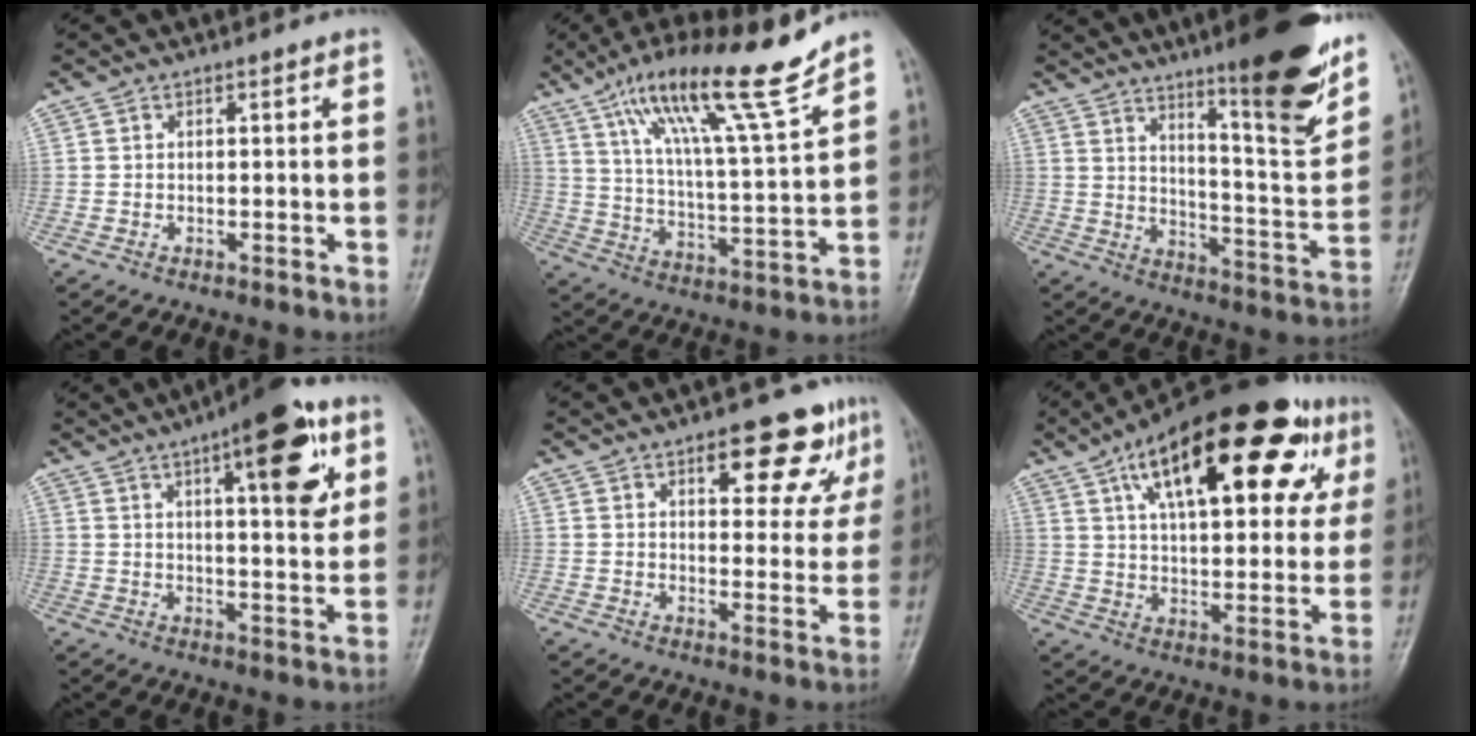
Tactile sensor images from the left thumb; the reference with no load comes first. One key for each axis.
{"total": 17.8, "fx": 12.5, "fy": 1.3, "fz": 12.6, "tx": -0.202, "ty": -0.057, "tz": 0.212}
{"total": 20.1, "fx": 13.0, "fy": 3.4, "fz": 14.9, "tx": -0.175, "ty": -0.074, "tz": 0.198}
{"total": 12.5, "fx": 5.4, "fy": 4.7, "fz": 10.2, "tx": -0.103, "ty": -0.017, "tz": 0.066}
{"total": 12.6, "fx": 7.1, "fy": 5.4, "fz": 8.8, "tx": -0.065, "ty": -0.029, "tz": 0.091}
{"total": 28.4, "fx": 12.9, "fy": 11.6, "fz": 22.4, "tx": -0.306, "ty": 0.007, "tz": 0.191}